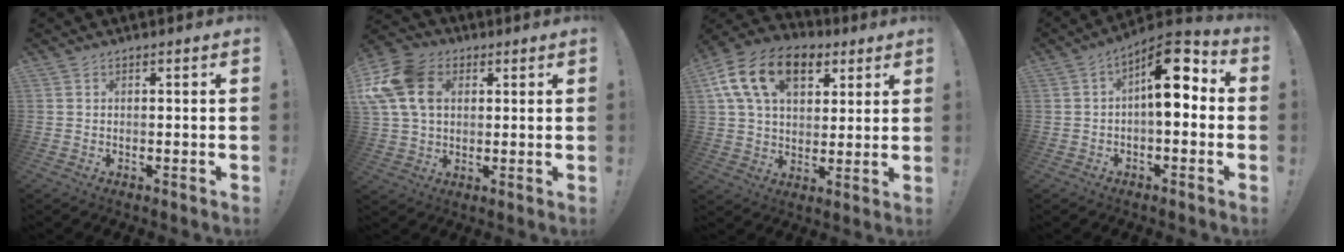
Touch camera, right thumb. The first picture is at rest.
{"total": 18.4, "force": [5.6, 13.1, 11.7], "torque": [-0.240, -0.011, 0.106]}
{"total": 18.6, "force": [7.8, 12.1, 11.8], "torque": [-0.188, -0.022, 0.144]}
{"total": 12.7, "force": [2.6, 5.5, 11.2], "torque": [-0.152, -0.008, 0.040]}